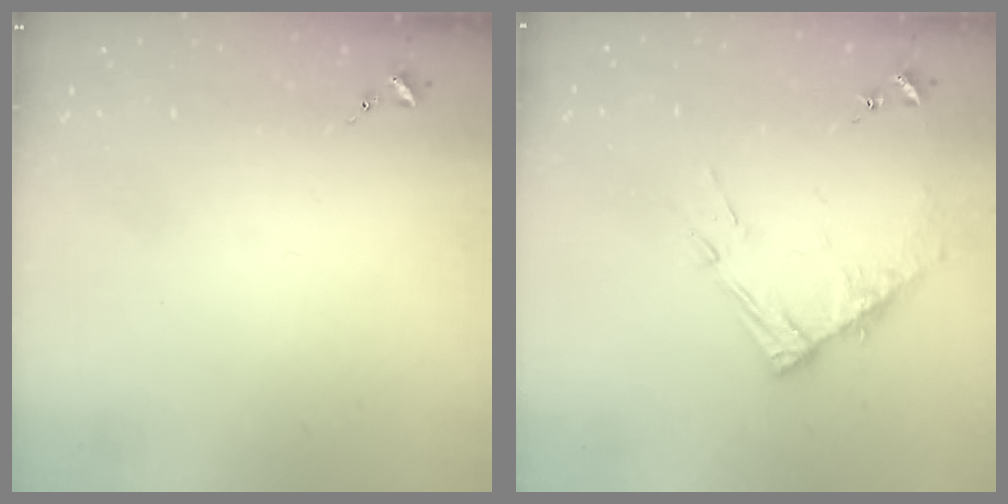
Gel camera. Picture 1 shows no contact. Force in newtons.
{"total": 10.1, "press": 10.0, "slide": 1.1}